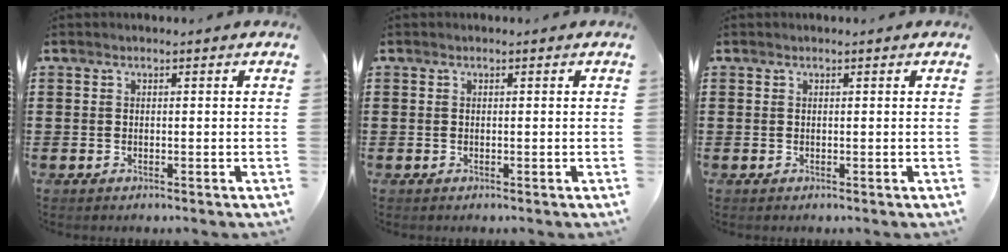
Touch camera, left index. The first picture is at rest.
{"total": 0.0}
{"total": 0.0}